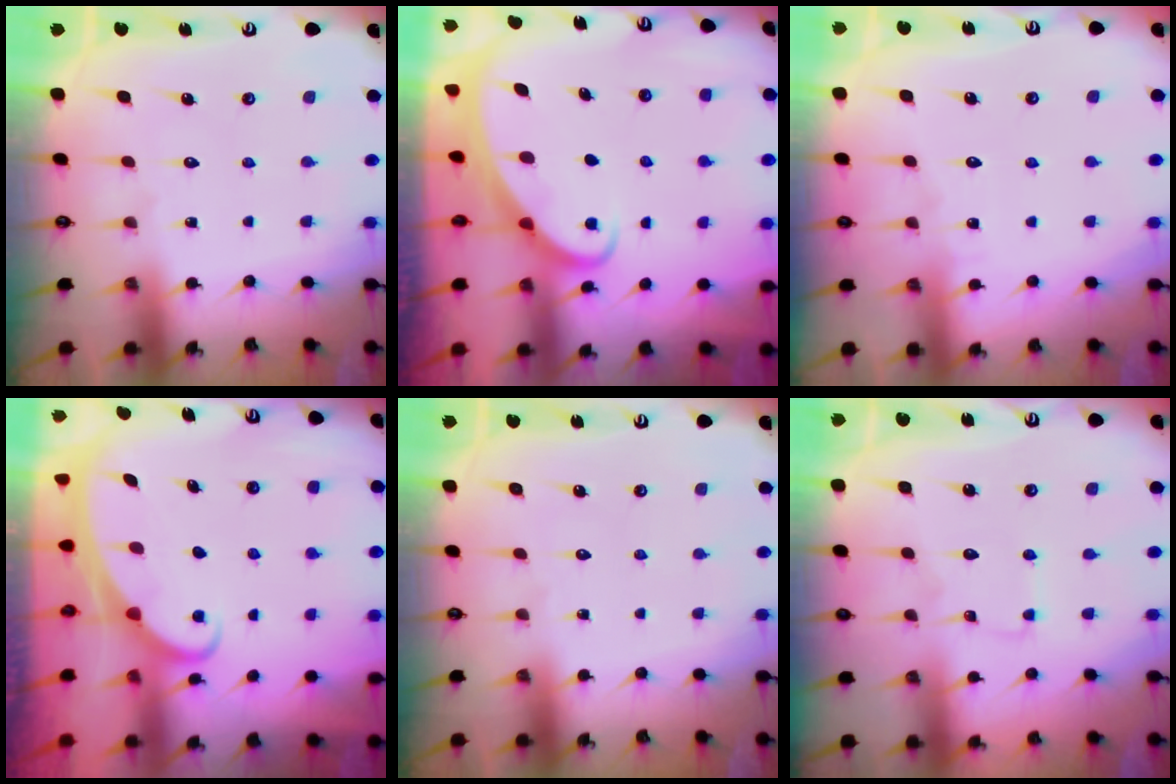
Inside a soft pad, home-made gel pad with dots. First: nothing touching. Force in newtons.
{"total": 2.0, "press": 2.0, "slide": 0.2}
{"total": 2.5, "press": 2.5, "slide": 0.2}
{"total": 2.4, "press": 2.3, "slide": 0.3}
{"total": 0.0}
{"total": 2.4, "press": 2.4, "slide": 0.2}